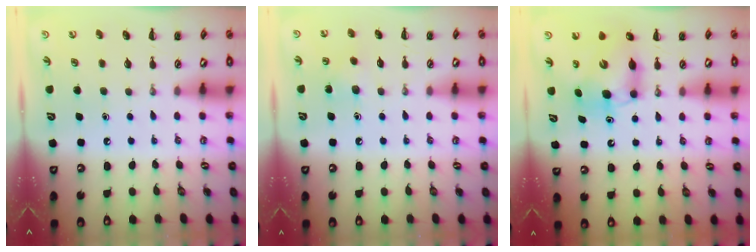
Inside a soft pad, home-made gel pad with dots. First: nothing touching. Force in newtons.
{"total": 5.9, "press": 5.7, "slide": 1.4}
{"total": 7.3, "press": 7.1, "slide": 1.8}